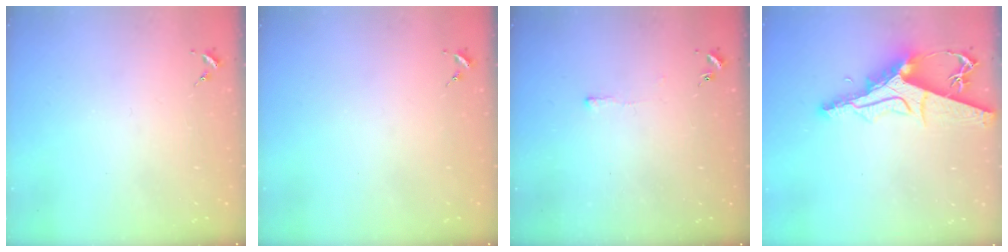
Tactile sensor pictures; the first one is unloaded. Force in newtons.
{"total": 0.0}
{"total": 2.4, "press": 2.4, "slide": 0.5}
{"total": 13.2, "press": 13.1, "slide": 1.4}